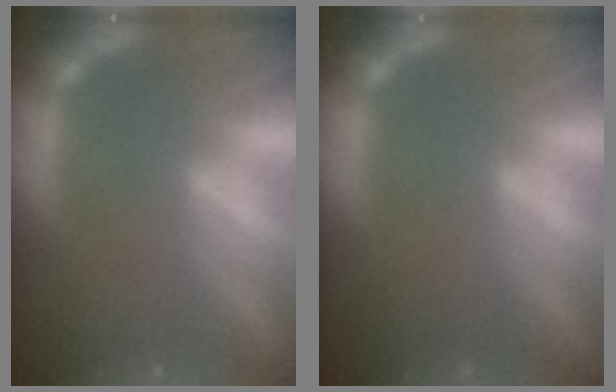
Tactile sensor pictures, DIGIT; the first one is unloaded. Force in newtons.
{"total": 0.0}